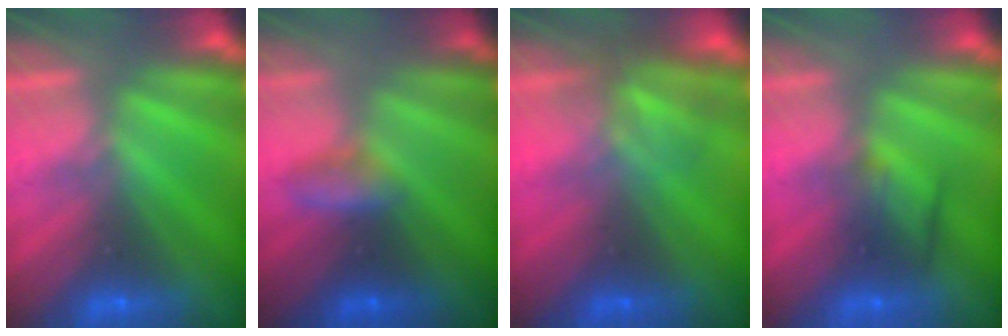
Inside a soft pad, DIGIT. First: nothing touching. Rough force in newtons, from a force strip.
{"total": 2.7}
{"total": 2.9}
{"total": 2.4}